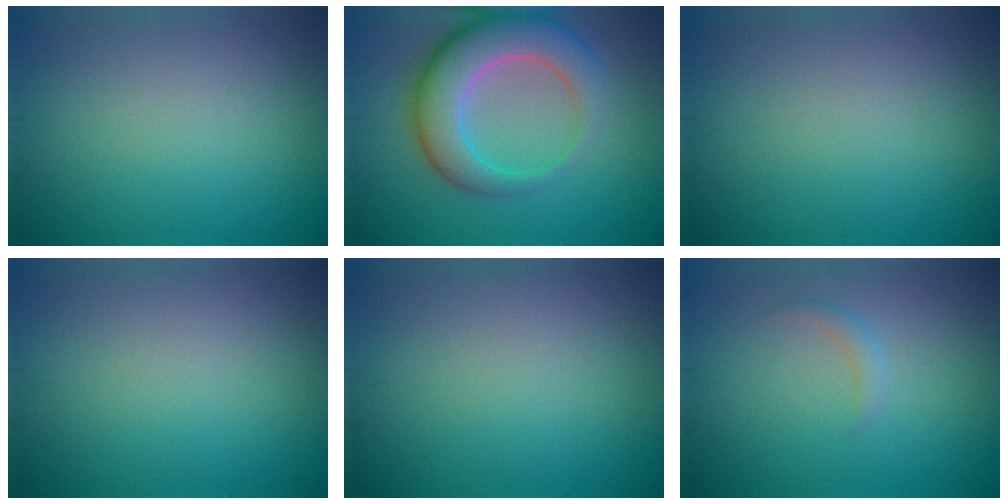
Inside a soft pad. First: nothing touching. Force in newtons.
{"total": 8.5, "press": 8.5, "slide": 0.6}
{"total": 0.0}
{"total": 0.0}
{"total": 0.0}
{"total": 1.1, "press": 1.1, "slide": 0.1}